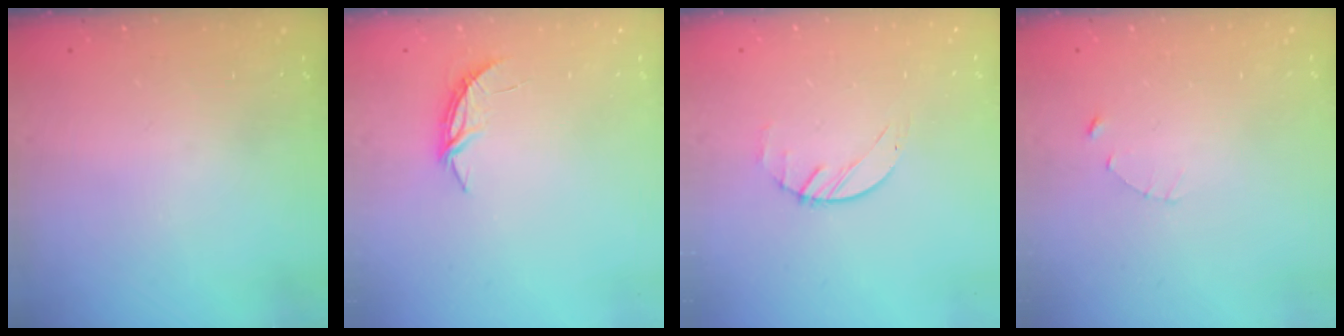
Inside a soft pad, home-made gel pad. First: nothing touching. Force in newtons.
{"total": 4.4, "press": 4.3, "slide": 0.4}
{"total": 1.4, "press": 1.3, "slide": 0.2}
{"total": 1.2, "press": 1.1, "slide": 0.2}